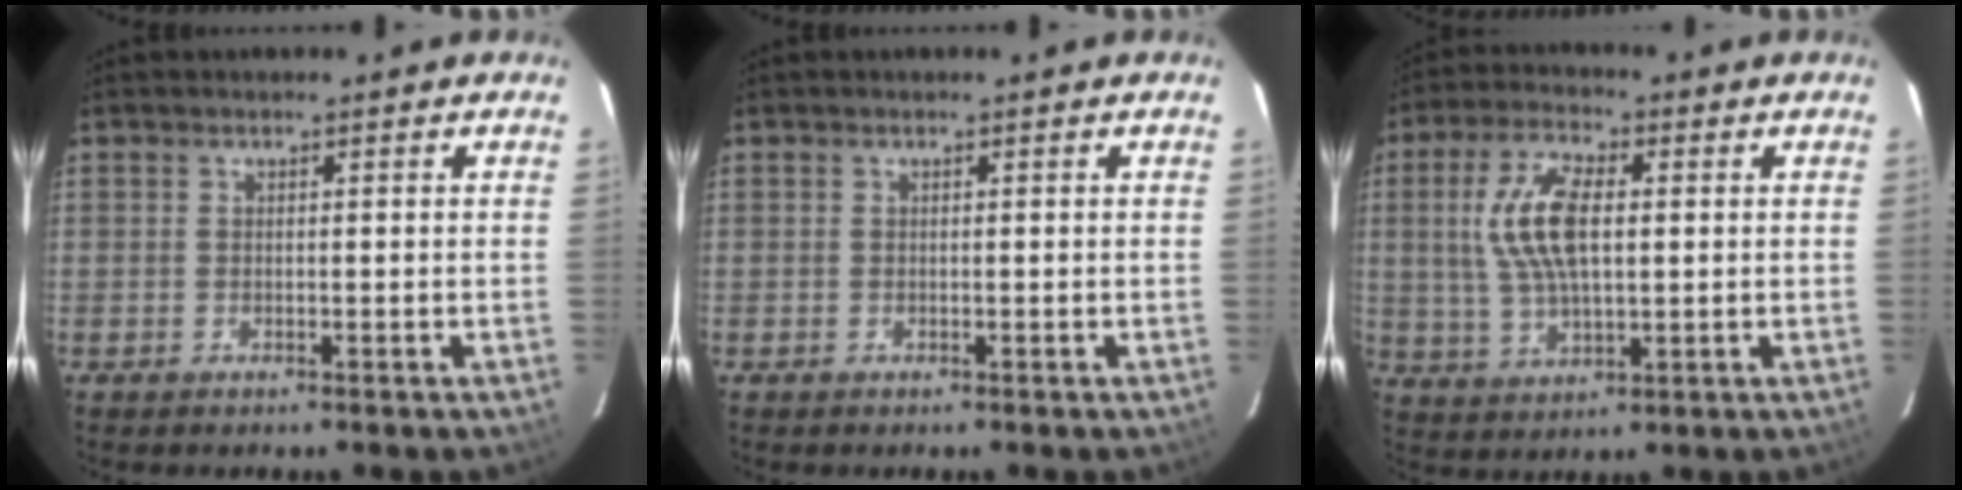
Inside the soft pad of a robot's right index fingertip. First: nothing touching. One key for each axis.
{"total": 0.0}
{"total": 11.8, "fx": 1.7, "fy": 5.4, "fz": 10.4, "tx": -0.212, "ty": 0.011, "tz": 0.037}